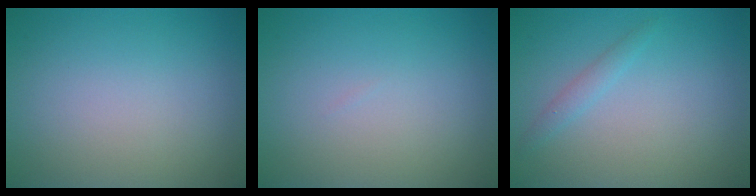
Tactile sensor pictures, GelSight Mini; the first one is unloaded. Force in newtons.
{"total": 0.0}
{"total": 1.1, "press": 1.1, "slide": 0.0}